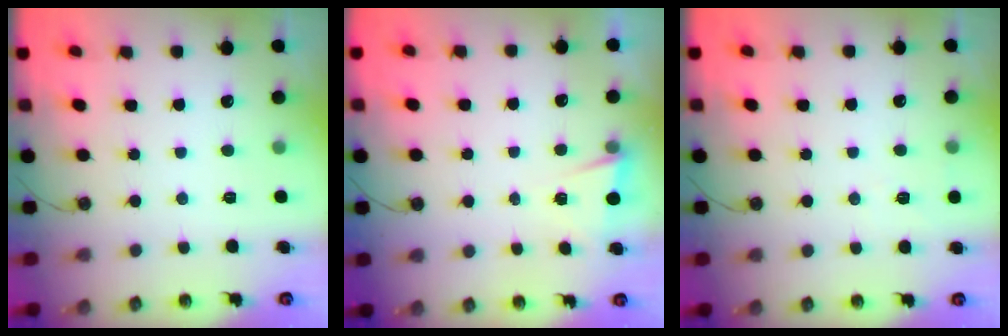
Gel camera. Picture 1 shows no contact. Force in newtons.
{"total": 2.8, "press": 2.6, "slide": 1.0}
{"total": 6.4, "press": 5.7, "slide": 2.9}